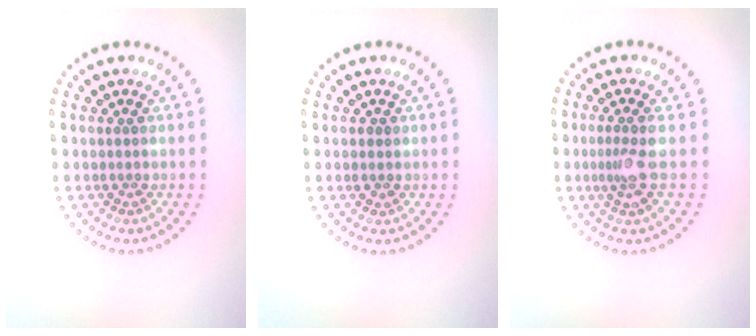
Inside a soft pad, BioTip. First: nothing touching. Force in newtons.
{"total": 0.7, "press": 0.7, "slide": 0.1}
{"total": 2.0, "press": 1.5, "slide": 1.4}